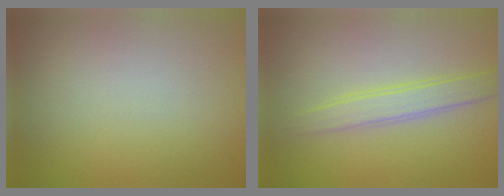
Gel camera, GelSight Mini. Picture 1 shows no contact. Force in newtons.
{"total": 2.5, "press": 2.5, "slide": 0.0}